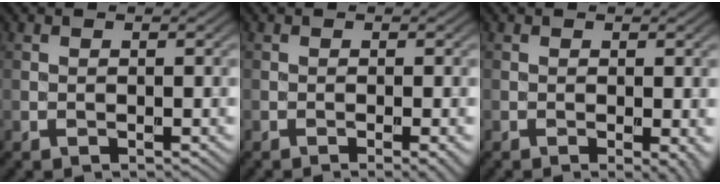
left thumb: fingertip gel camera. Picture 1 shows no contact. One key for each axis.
{"total": 2.0, "fx": -0.8, "fy": 0.2, "fz": 1.8, "tx": -0.025, "ty": 0.001, "tz": -0.015}
{"total": 1.9, "fx": -0.4, "fy": 0.3, "fz": 1.8, "tx": -0.024, "ty": -0.007, "tz": -0.008}